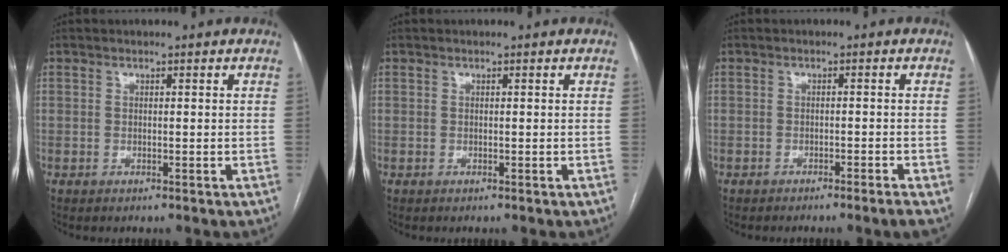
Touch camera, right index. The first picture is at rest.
{"total": 0.0}
{"total": 3.0, "force": [-2.0, 0.1, 2.3], "torque": [-0.025, -0.002, -0.028]}